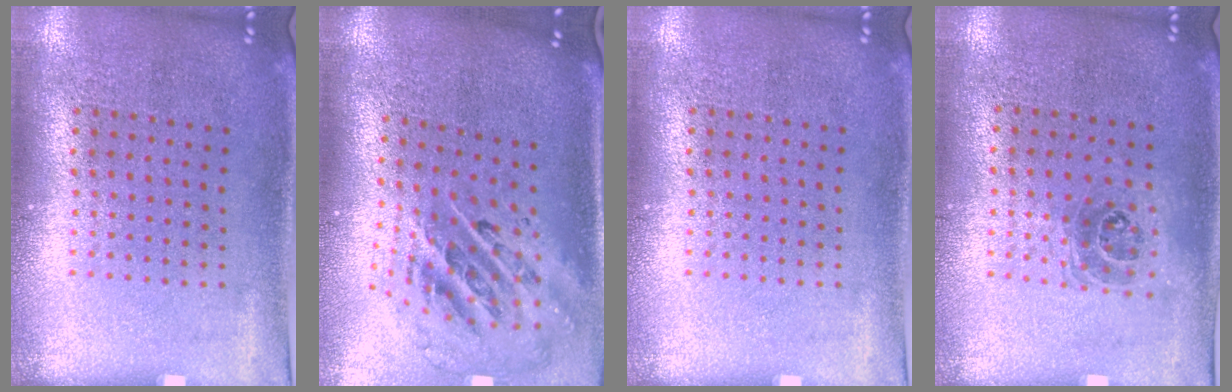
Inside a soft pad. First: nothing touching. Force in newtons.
{"total": 2.8, "press": 1.9, "slide": 2.1}
{"total": 0.0}
{"total": 1.0, "press": 0.9, "slide": 0.4}